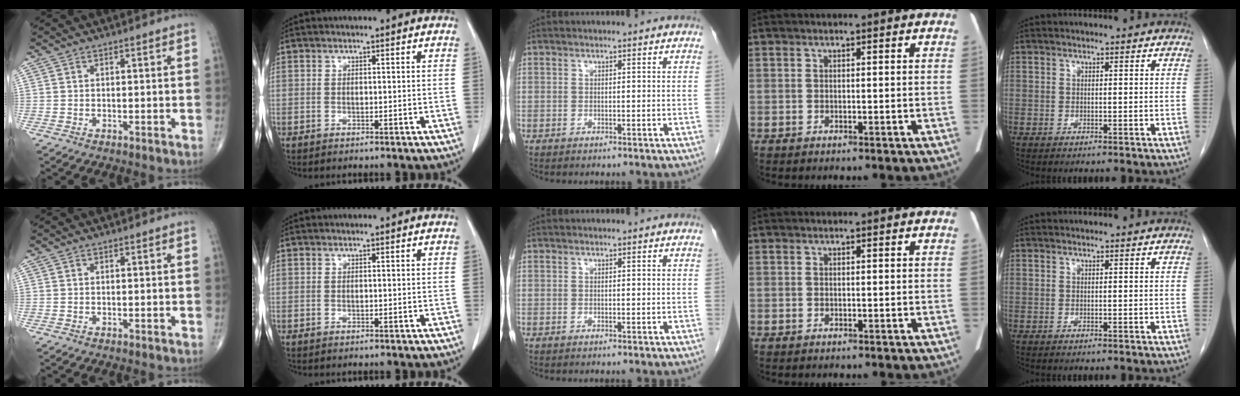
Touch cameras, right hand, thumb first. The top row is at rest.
{}